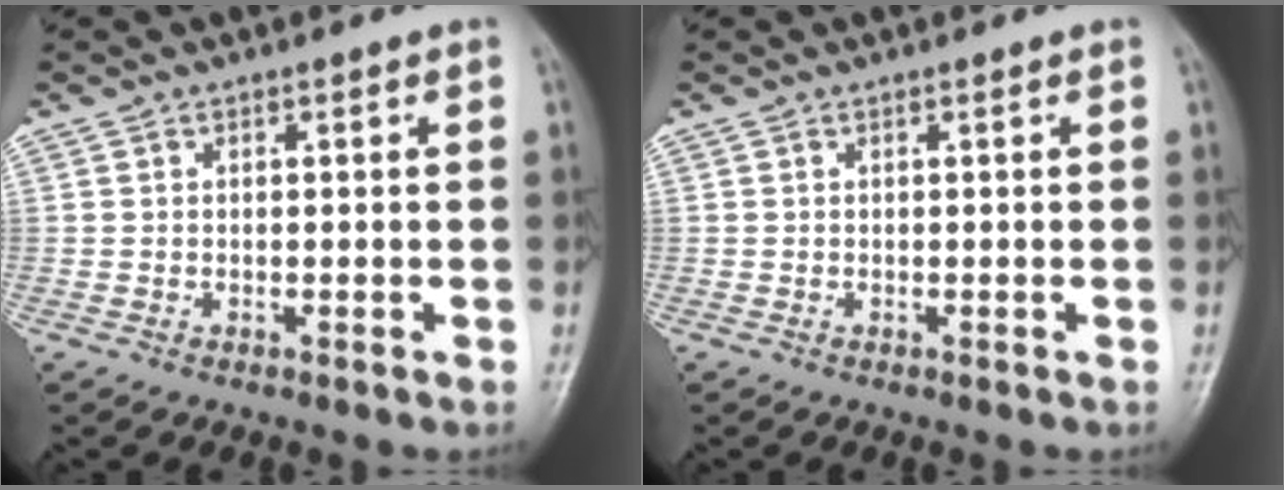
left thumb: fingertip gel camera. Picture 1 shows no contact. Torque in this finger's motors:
{"motor_torque": [0.04, 0.04, 0.00, 0.00, 0.00]}